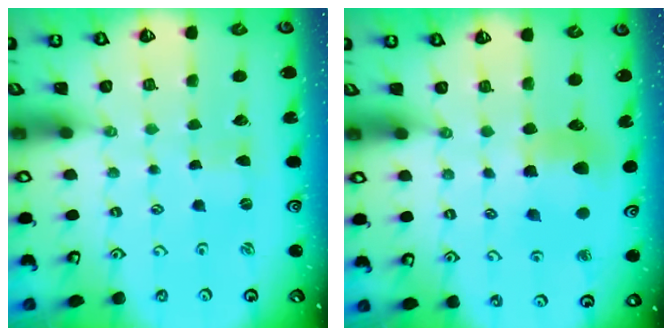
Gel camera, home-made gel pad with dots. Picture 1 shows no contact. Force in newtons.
{"total": 7.9, "press": 7.9, "slide": 0.5}